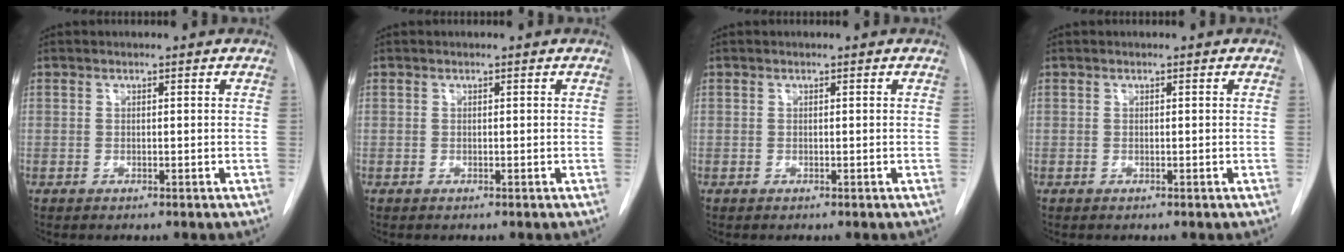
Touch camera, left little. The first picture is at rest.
{"total": 0.0}
{"total": 0.0}
{"total": 0.0}